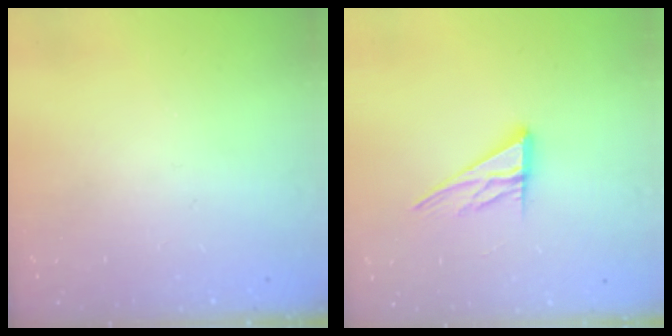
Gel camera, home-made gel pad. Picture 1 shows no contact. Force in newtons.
{"total": 11.6, "press": 11.5, "slide": 1.0}